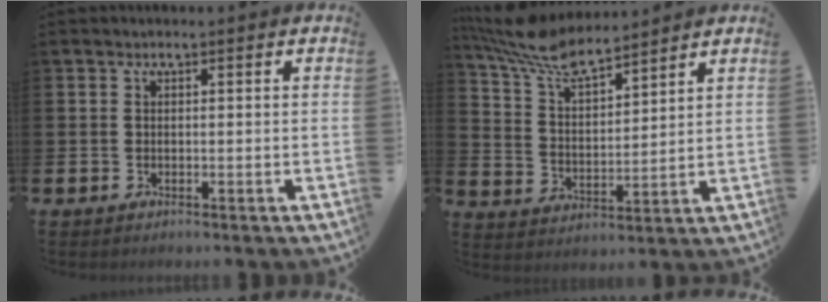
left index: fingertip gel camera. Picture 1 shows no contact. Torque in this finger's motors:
{"motor_torque": [1.01, -1.13, 0.20, 0.21]}